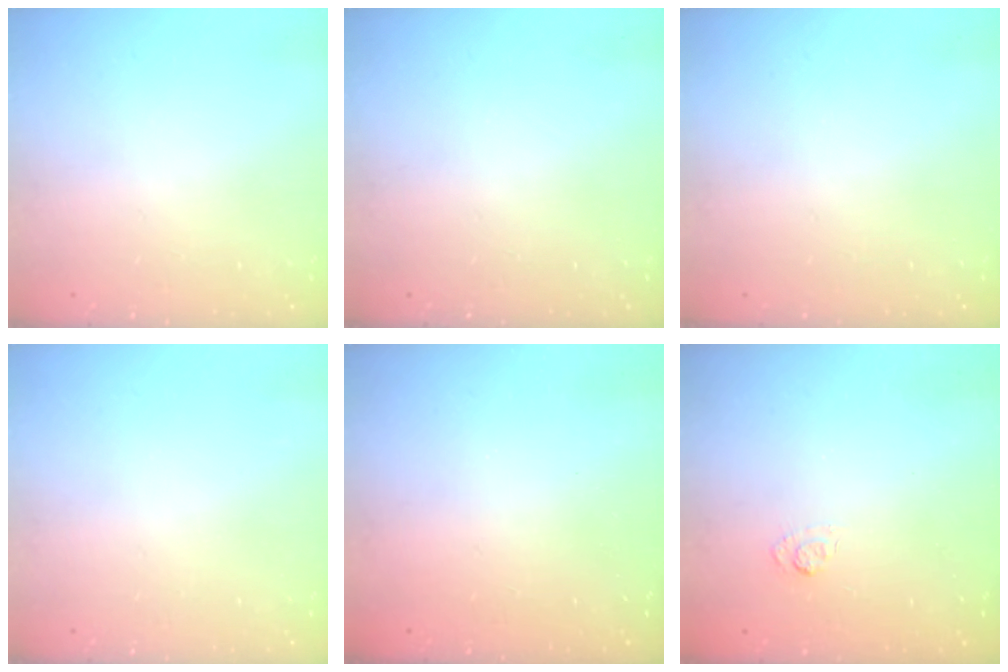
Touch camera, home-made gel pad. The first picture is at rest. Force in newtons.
{"total": 0.0}
{"total": 0.0}
{"total": 0.0}
{"total": 2.3, "press": 2.2, "slide": 0.7}
{"total": 2.7, "press": 2.3, "slide": 1.5}